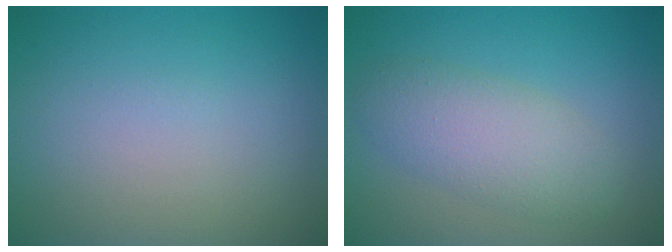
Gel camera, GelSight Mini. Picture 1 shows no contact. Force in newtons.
{"total": 4.2, "press": 4.2, "slide": 0.4}